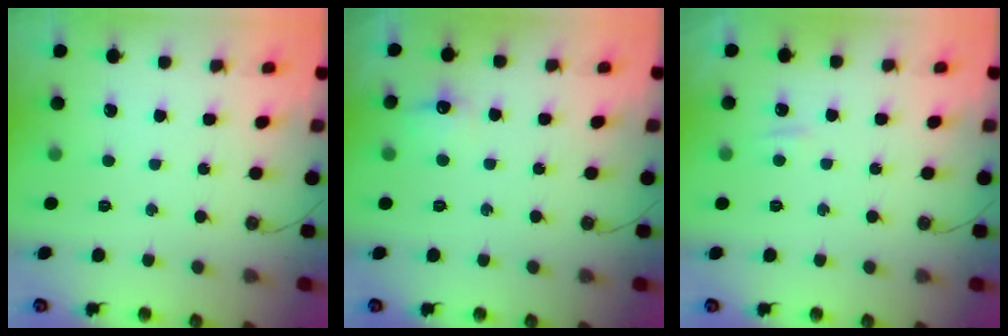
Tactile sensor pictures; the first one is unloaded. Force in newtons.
{"total": 6.9, "press": 6.9, "slide": 0.9}
{"total": 2.8, "press": 2.8, "slide": 0.5}